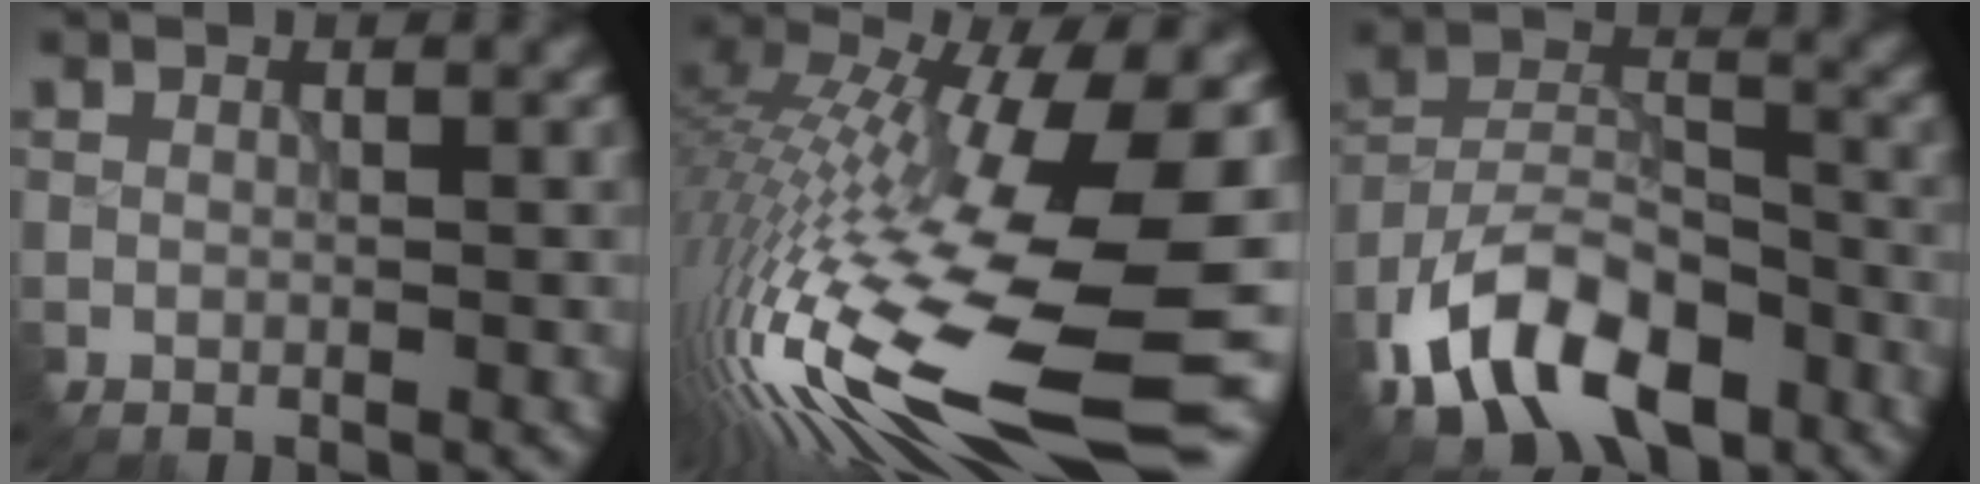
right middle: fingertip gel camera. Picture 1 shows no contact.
{"total": 17.5, "force": [-3.1, 4.9, 16.5], "torque": [-0.331, -0.018, -0.048]}
{"total": 9.2, "force": [-5.5, 4.9, 5.5], "torque": [-0.107, 0.008, -0.106]}